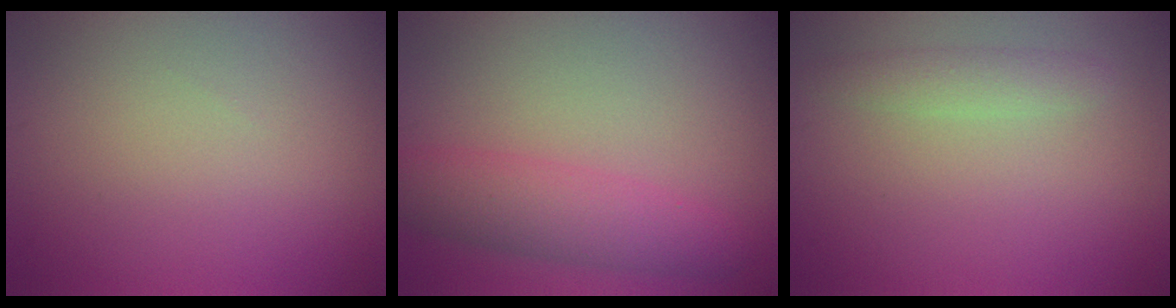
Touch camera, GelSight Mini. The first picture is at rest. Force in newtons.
{"total": 4.3, "press": 4.3, "slide": 0.1}
{"total": 1.6, "press": 1.6, "slide": 0.0}